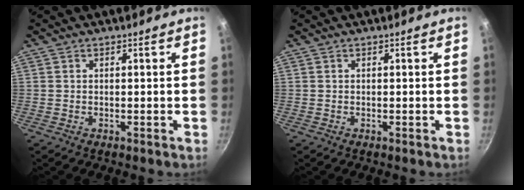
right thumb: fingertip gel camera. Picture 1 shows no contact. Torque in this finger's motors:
{"motor_torque": [-0.09, 0.08, -0.10, 0.09, 0.00]}